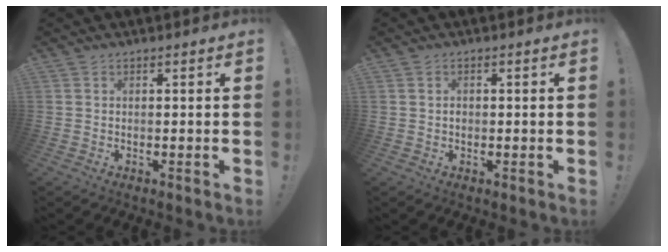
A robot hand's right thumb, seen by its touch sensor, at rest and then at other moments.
{"total": 1.1, "force": [-0.2, 1.0, 0.4], "torque": [-0.017, 0.008, -0.001]}